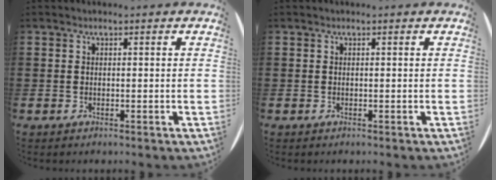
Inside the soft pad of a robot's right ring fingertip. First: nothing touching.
{"total": 0.0}